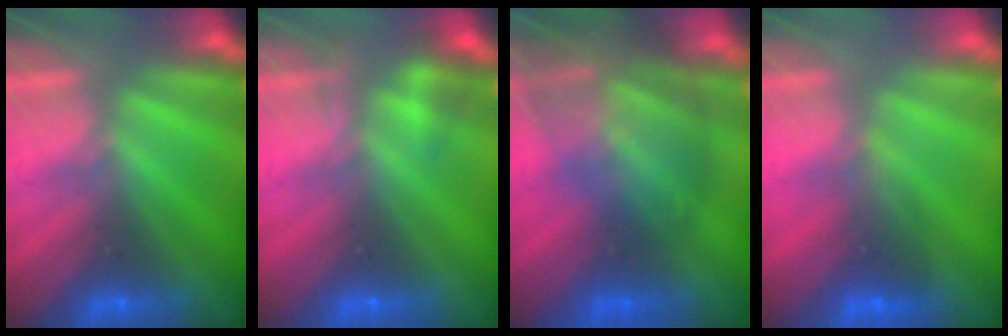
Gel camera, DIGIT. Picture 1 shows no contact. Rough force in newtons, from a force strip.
{"total": 2.3}
{"total": 7.7}
{"total": 1.6}